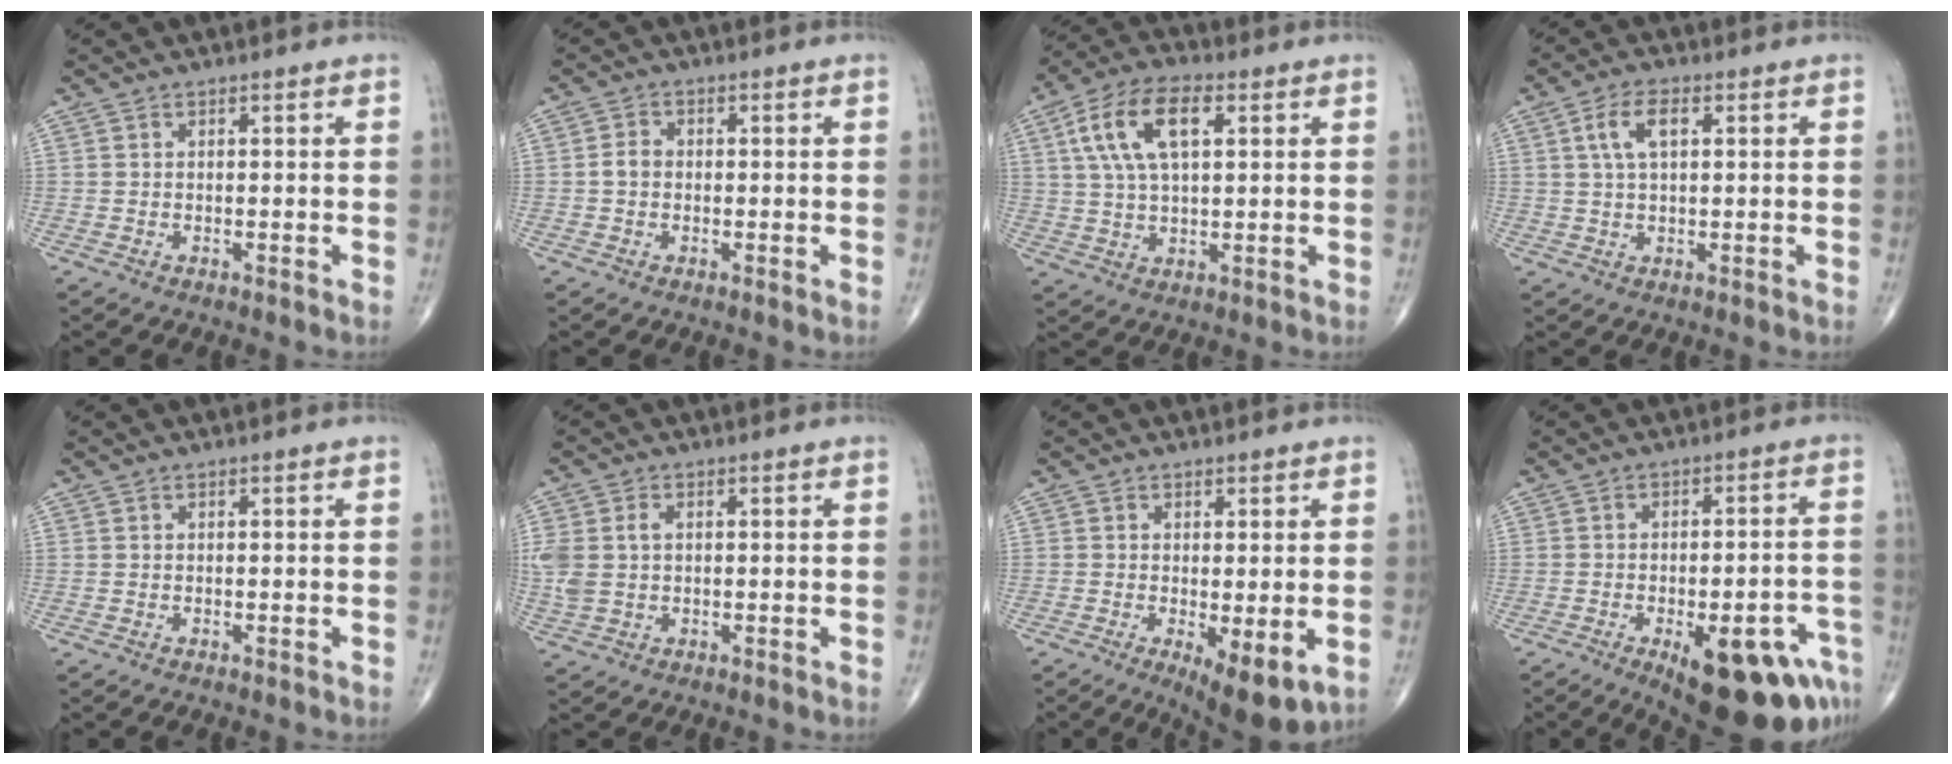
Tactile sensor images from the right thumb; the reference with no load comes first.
{"total": 2.4, "force": [-0.3, 1.9, 1.4], "torque": [-0.021, 0.009, -0.011]}
{"total": 12.6, "force": [4.0, 6.1, 10.3], "torque": [-0.200, 0.012, 0.072]}
{"total": 5.6, "force": [1.7, 2.6, 4.7], "torque": [-0.094, 0.007, 0.032]}
{"total": 0.0}
{"total": 6.1, "force": [0.7, 4.3, 4.3], "torque": [-0.112, 0.016, 0.019]}
{"total": 5.6, "force": [-1.6, 1.7, 5.1], "torque": [-0.079, -0.019, -0.020]}
{"total": 19.2, "force": [-9.6, 7.5, 14.9], "torque": [-0.125, 0.039, -0.115]}